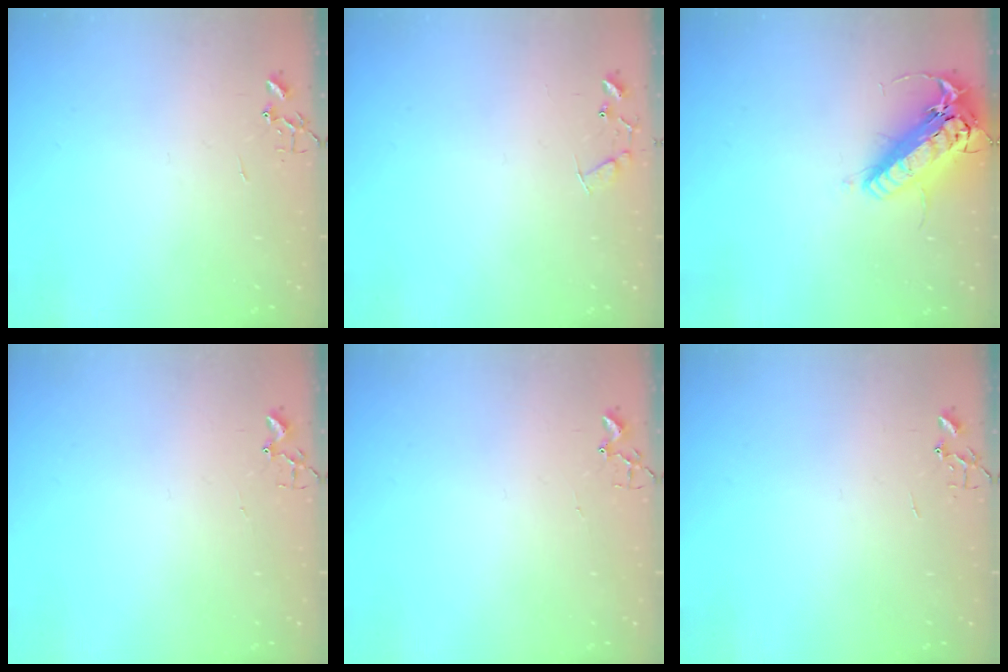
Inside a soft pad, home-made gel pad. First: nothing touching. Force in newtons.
{"total": 8.1, "press": 8.1, "slide": 0.5}
{"total": 19.5, "press": 19.1, "slide": 3.7}
{"total": 1.8, "press": 1.8, "slide": 0.2}
{"total": 1.8, "press": 1.8, "slide": 0.2}
{"total": 0.0}